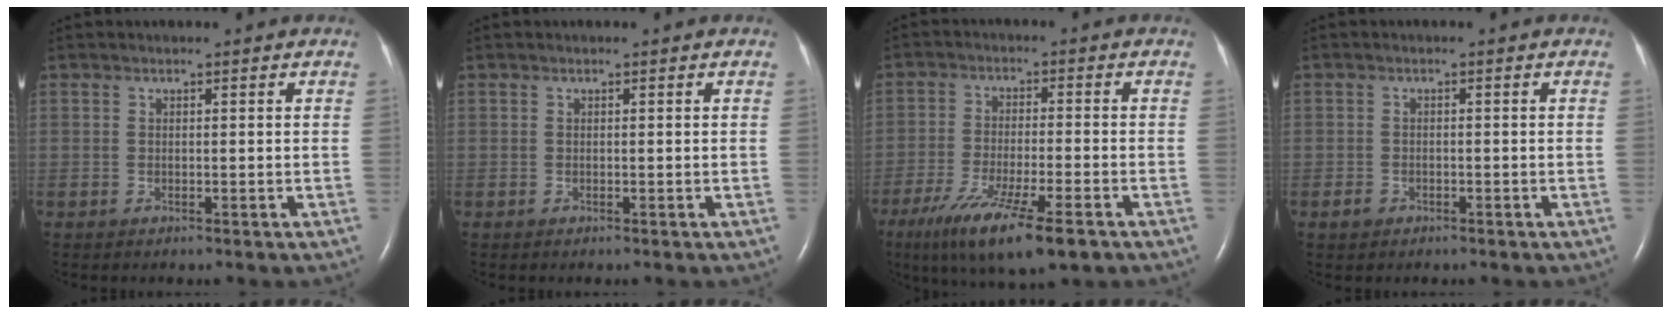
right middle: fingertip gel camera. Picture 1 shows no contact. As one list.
[{"total": 0.0}, {"total": 13.3, "force": [-8.2, 2.0, 10.3], "torque": [-0.181, -0.036, -0.133]}, {"total": 1.4, "force": [-0.9, 1.0, 0.5], "torque": [-0.013, 0.002, -0.013]}]